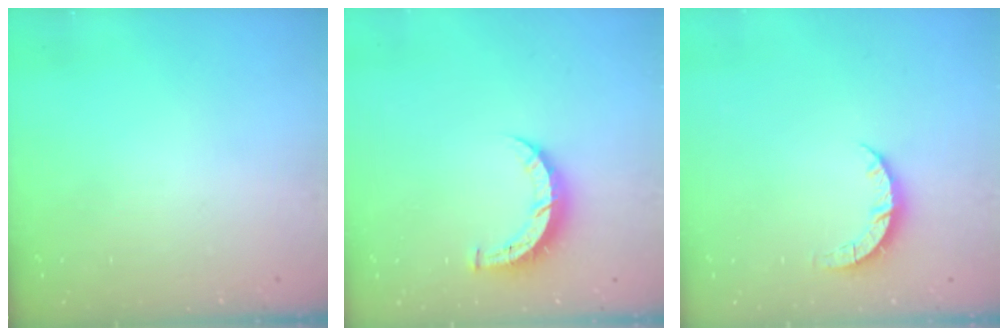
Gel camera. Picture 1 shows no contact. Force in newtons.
{"total": 6.7, "press": 6.7, "slide": 0.6}
{"total": 4.4, "press": 4.4, "slide": 0.3}